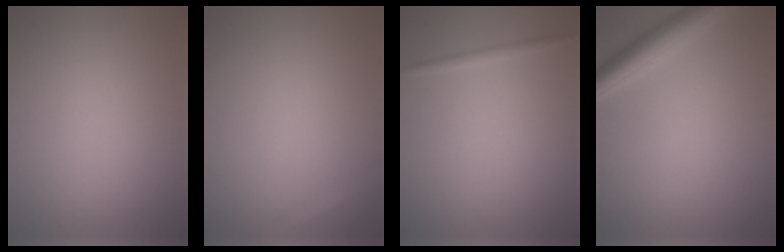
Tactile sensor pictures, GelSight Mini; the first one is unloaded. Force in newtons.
{"total": 1.8, "press": 1.8, "slide": 0.1}
{"total": 0.9, "press": 0.9, "slide": 0.1}
{"total": 3.9, "press": 3.9, "slide": 0.2}